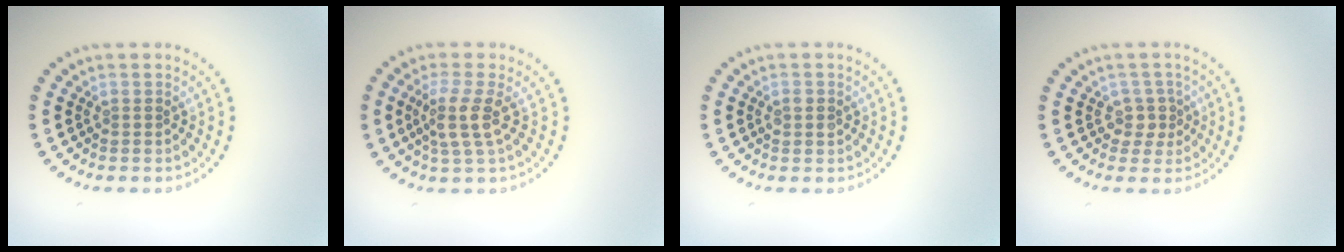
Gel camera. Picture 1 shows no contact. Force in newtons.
{"total": 2.9, "press": 2.4, "slide": 1.7}
{"total": 1.1, "press": 1.1, "slide": 0.1}
{"total": 2.0, "press": 1.5, "slide": 1.3}